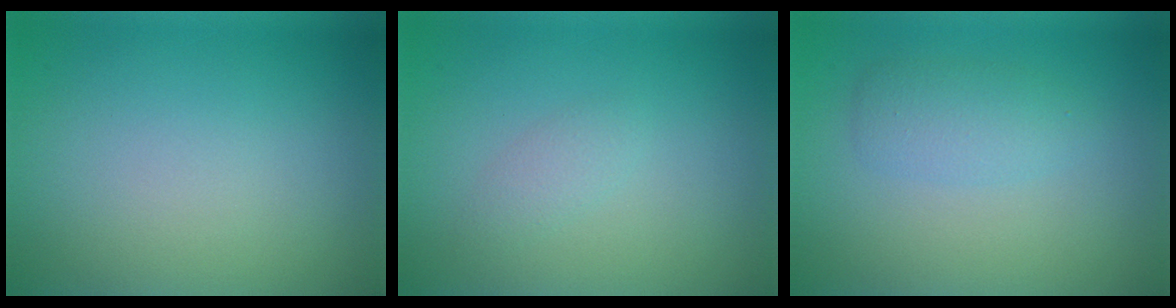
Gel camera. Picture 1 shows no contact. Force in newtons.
{"total": 1.0, "press": 1.0, "slide": 0.1}
{"total": 2.3, "press": 2.2, "slide": 0.2}